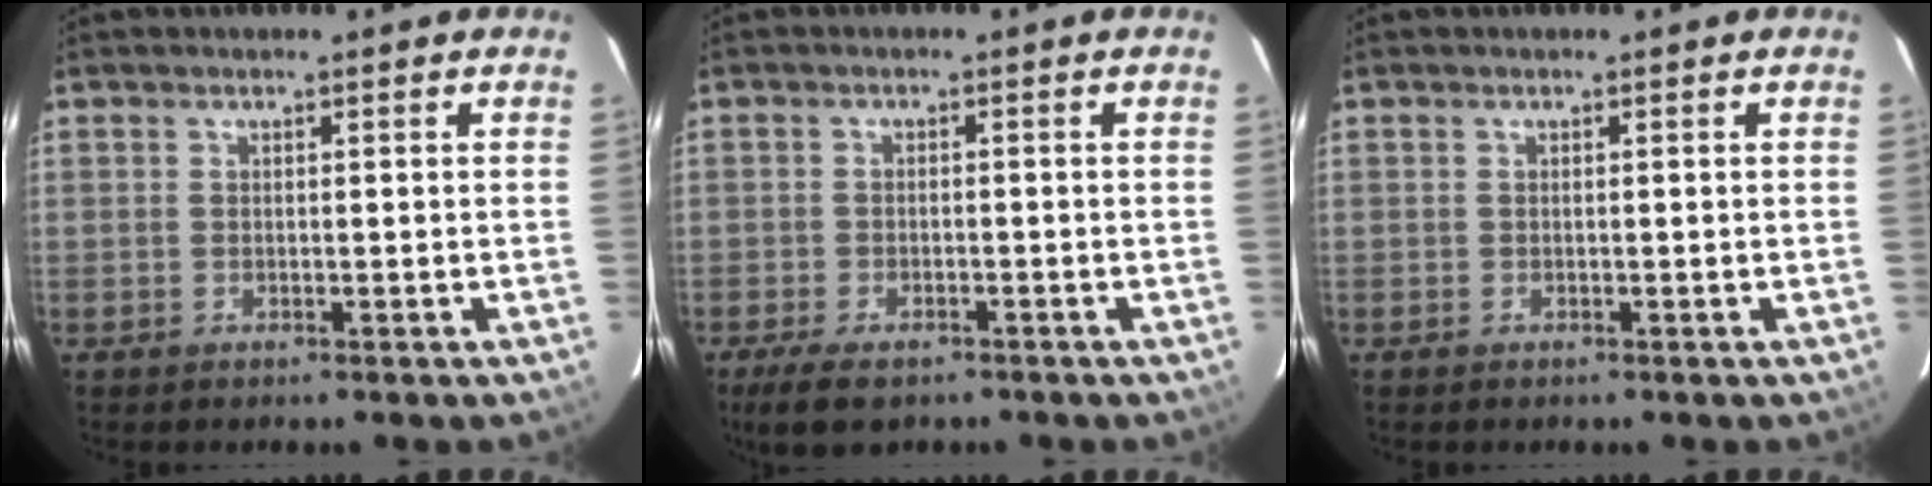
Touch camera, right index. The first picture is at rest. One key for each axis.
{"total": 6.4, "fx": -4.6, "fy": 2.6, "fz": 3.6, "tx": -0.094, "ty": -0.020, "tz": -0.079}
{"total": 0.0}